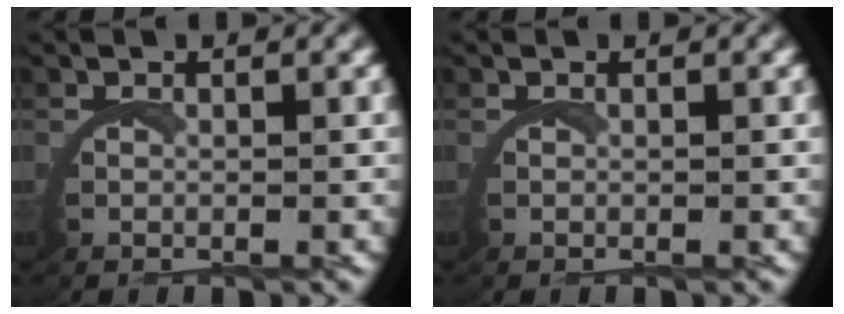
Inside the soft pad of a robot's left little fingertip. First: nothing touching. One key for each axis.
{"total": 0.0}